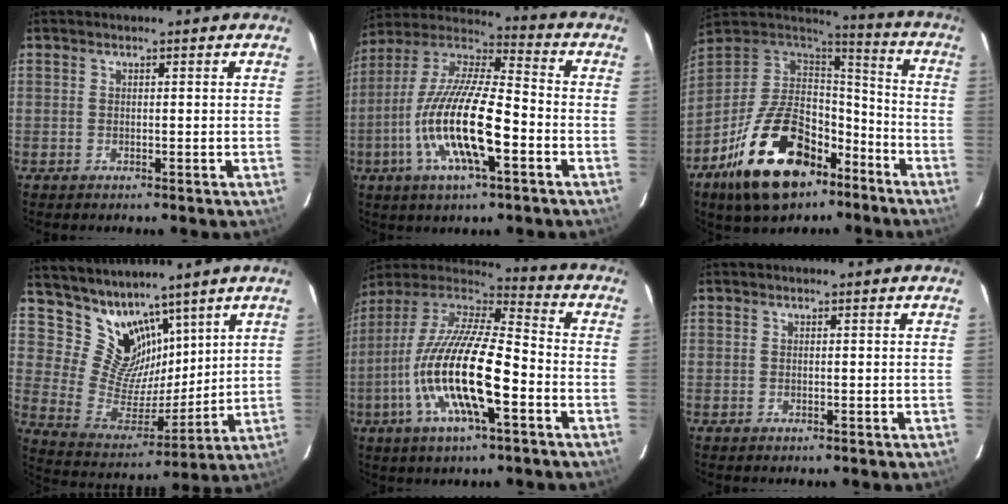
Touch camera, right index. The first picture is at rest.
{"total": 18.5, "force": [-6.0, 4.8, 16.8], "torque": [-0.333, -0.013, -0.123]}
{"total": 24.6, "force": [-13.5, 13.6, 15.4], "torque": [-0.306, 0.007, -0.210]}
{"total": 12.8, "force": [10.0, 7.2, 3.6], "torque": [-0.069, -0.005, 0.207]}
{"total": 20.9, "force": [-6.7, 5.3, 19.1], "torque": [-0.362, -0.025, -0.135]}
{"total": 0.0}